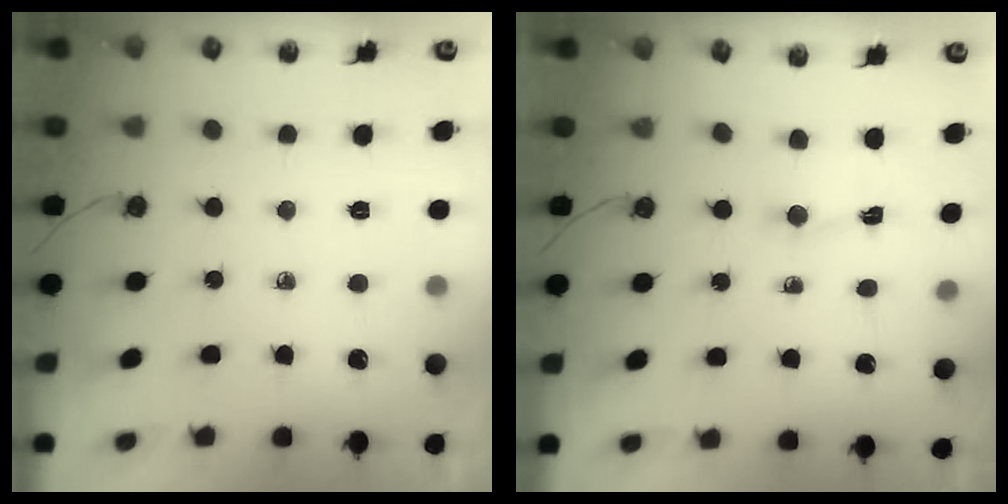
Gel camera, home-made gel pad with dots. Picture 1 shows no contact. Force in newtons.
{"total": 0.8, "press": 0.8, "slide": 0.2}